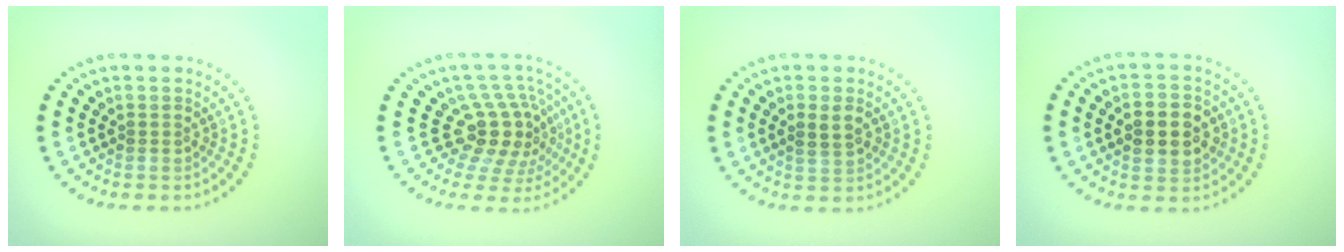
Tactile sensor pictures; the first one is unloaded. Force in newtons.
{"total": 4.7, "press": 3.4, "slide": 3.1}
{"total": 2.1, "press": 2.0, "slide": 0.3}
{"total": 5.2, "press": 5.2, "slide": 0.3}